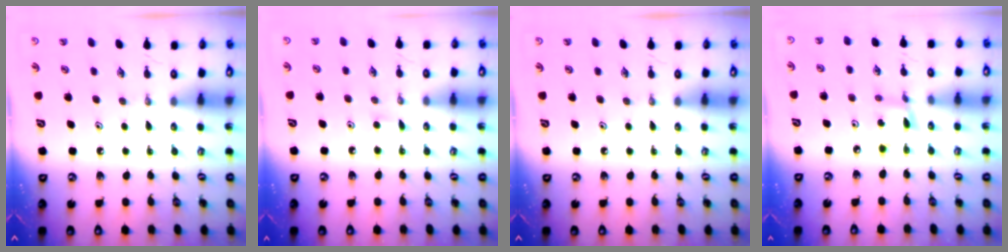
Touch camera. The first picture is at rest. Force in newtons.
{"total": 3.5, "press": 3.5, "slide": 0.3}
{"total": 0.0}
{"total": 2.7, "press": 2.6, "slide": 0.3}